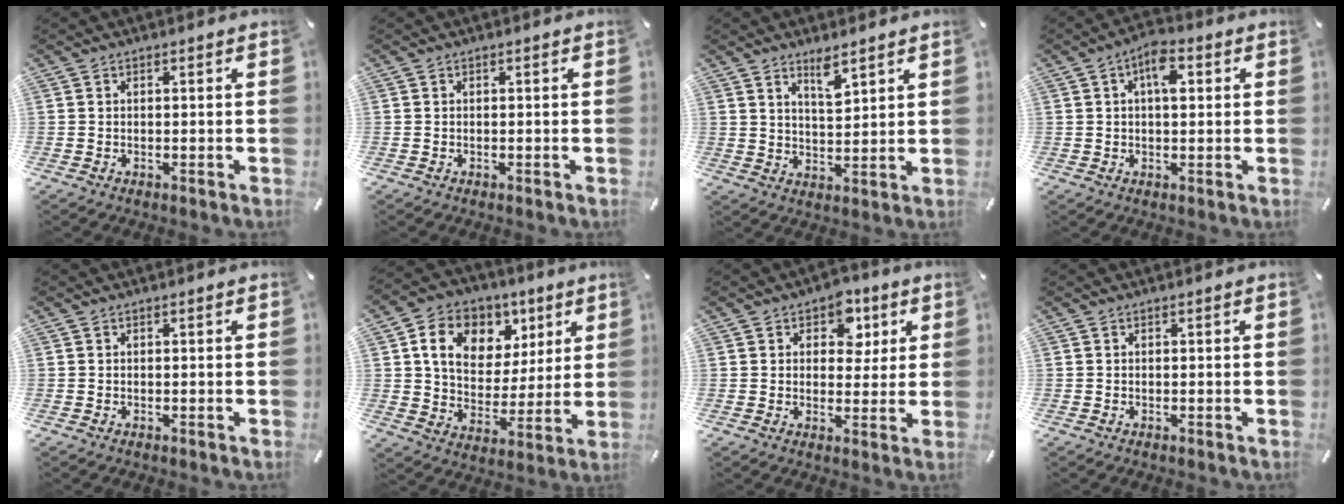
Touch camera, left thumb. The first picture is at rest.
{"total": 0.0}
{"total": 5.1, "force": [4.2, 1.2, 2.5], "torque": [-0.035, -0.030, 0.071]}
{"total": 6.3, "force": [1.7, 3.2, 5.2], "torque": [-0.072, 0.000, 0.022]}
{"total": 0.0}
{"total": 13.4, "force": [6.3, 10.3, 5.8], "torque": [-0.093, -0.024, 0.115]}
{"total": 8.1, "force": [3.2, 6.2, 4.0], "torque": [-0.040, -0.006, 0.050]}
{"total": 0.0}